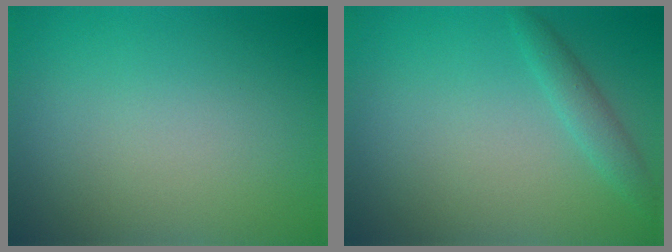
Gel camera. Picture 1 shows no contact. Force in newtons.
{"total": 1.8, "press": 1.8, "slide": 0.2}